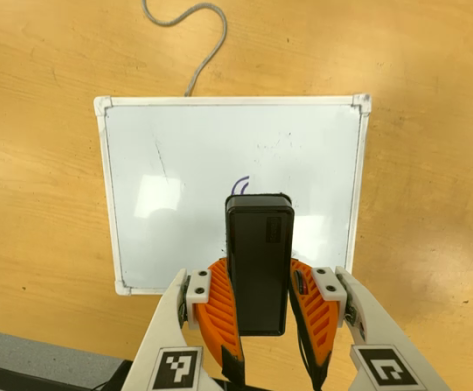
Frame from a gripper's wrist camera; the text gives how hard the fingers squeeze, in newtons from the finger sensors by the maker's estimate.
{"total": 8.5, "left": 6.9, "right": 10.1}